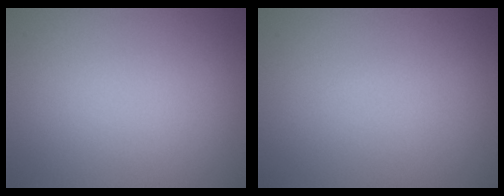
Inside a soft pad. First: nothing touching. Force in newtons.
{"total": 0.0}